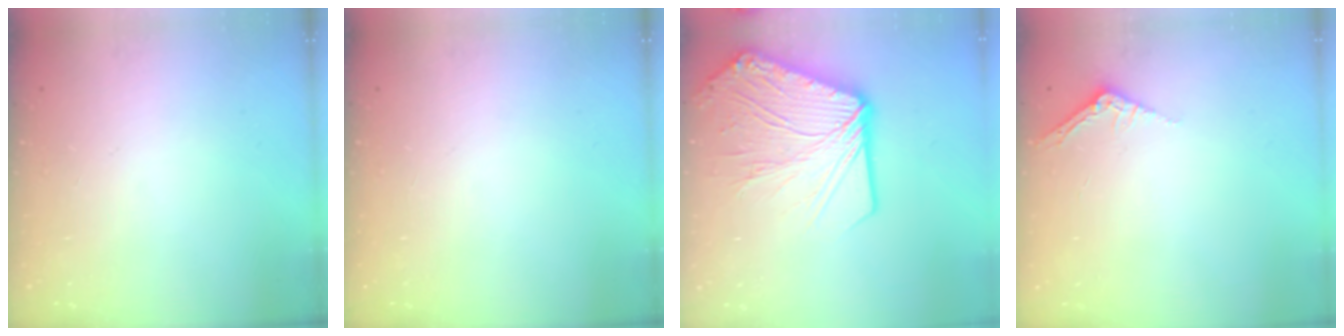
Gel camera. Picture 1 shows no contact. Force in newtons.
{"total": 0.0}
{"total": 21.3, "press": 21.2, "slide": 2.4}
{"total": 2.5, "press": 2.5, "slide": 0.2}